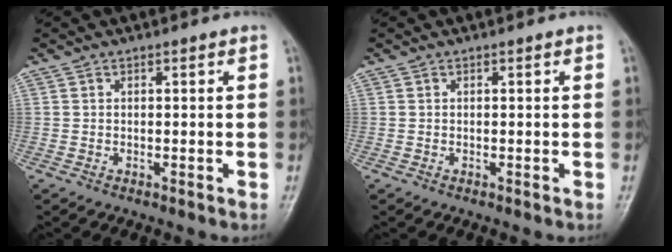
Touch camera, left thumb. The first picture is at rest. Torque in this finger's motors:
{"motor_torque": [0.00, 0.00, -0.01, -0.06, 0.00]}